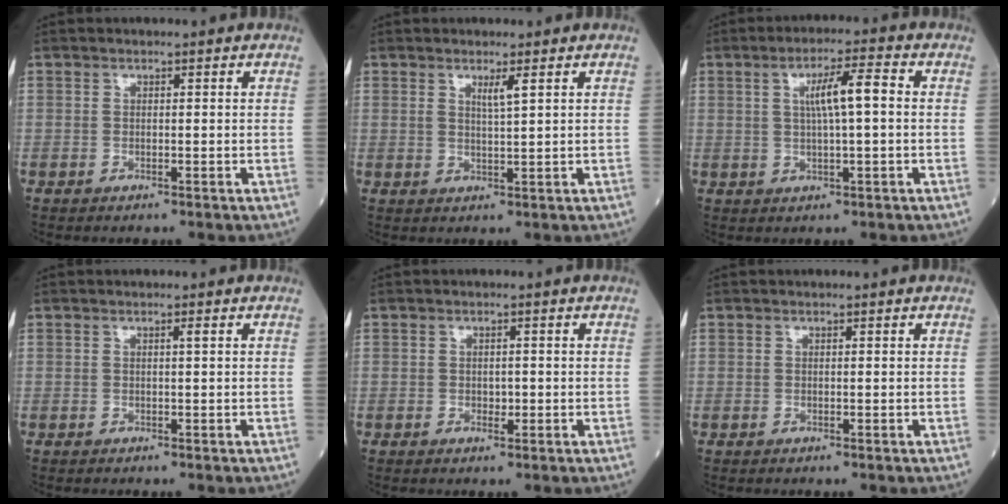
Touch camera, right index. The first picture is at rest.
{"total": 2.3, "force": [1.2, -0.2, 1.9], "torque": [-0.037, -0.006, 0.021]}
{"total": 6.2, "force": [0.9, 0.5, 6.1], "torque": [-0.105, 0.009, 0.016]}
{"total": 0.6, "force": [0.2, -0.1, 0.5], "torque": [-0.011, 0.000, 0.005]}
{"total": 1.4, "force": [-0.3, 0.9, 1.1], "torque": [-0.016, 0.000, -0.003]}
{"total": 0.0}